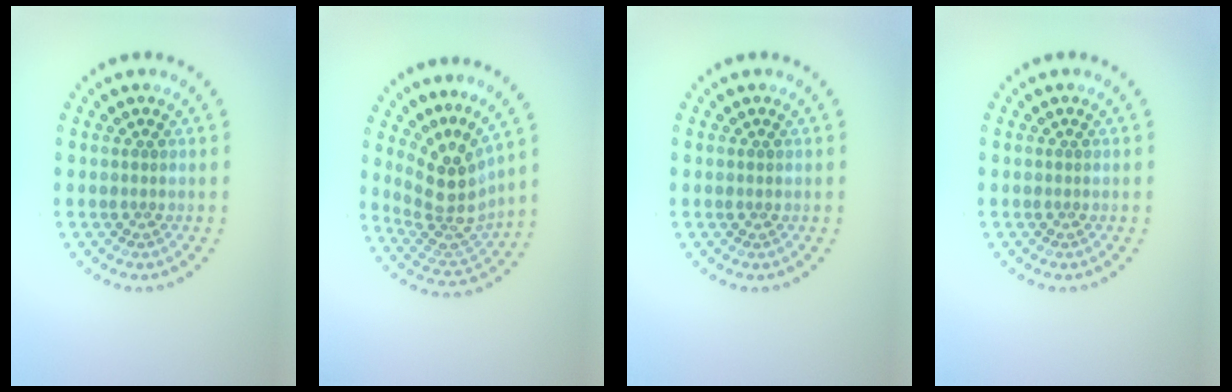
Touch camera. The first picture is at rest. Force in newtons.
{"total": 4.3, "press": 3.1, "slide": 3.0}
{"total": 0.5, "press": 0.5, "slide": 0.1}
{"total": 0.0}